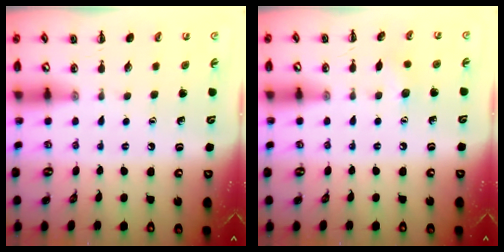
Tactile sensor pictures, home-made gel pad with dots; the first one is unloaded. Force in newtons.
{"total": 4.7, "press": 4.5, "slide": 1.3}